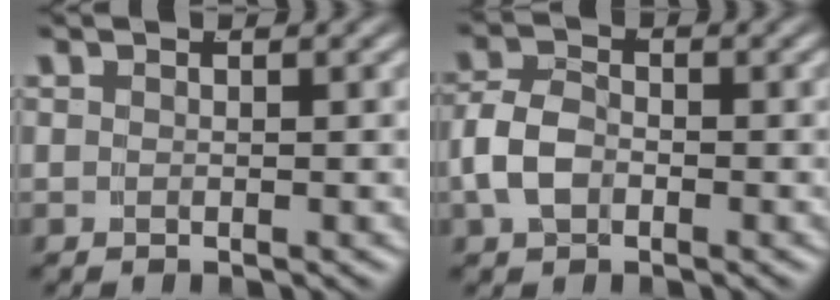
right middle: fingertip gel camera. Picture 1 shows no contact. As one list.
[{"total": 3.9, "force": [-0.7, 2.9, 2.5], "torque": [-0.062, -0.012, -0.003]}]